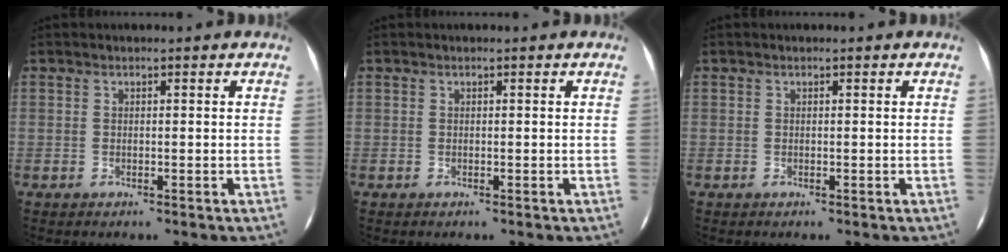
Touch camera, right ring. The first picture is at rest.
{"total": 0.0}
{"total": 0.0}